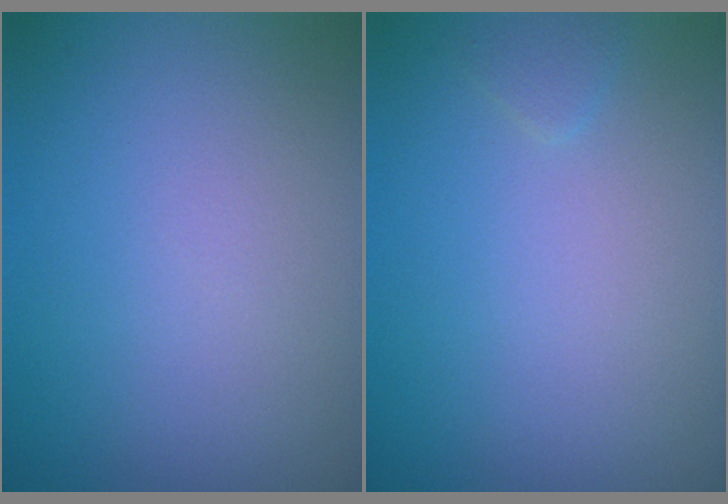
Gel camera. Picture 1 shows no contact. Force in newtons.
{"total": 0.6, "press": 0.6, "slide": 0.1}